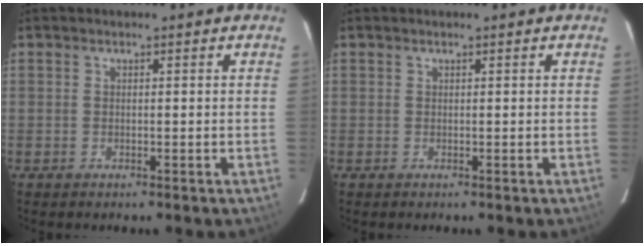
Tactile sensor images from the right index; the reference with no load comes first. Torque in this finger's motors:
{"motor_torque": [0.10, 0.03, 0.02, 0.01]}